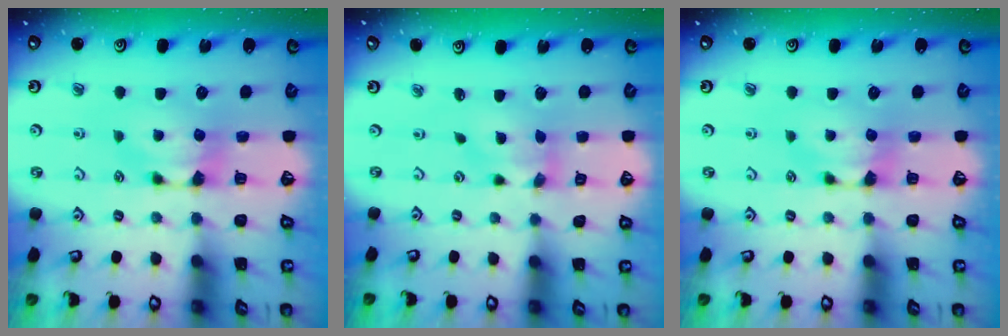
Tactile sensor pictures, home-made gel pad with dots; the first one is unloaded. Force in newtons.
{"total": 2.3, "press": 2.0, "slide": 1.2}
{"total": 0.0}